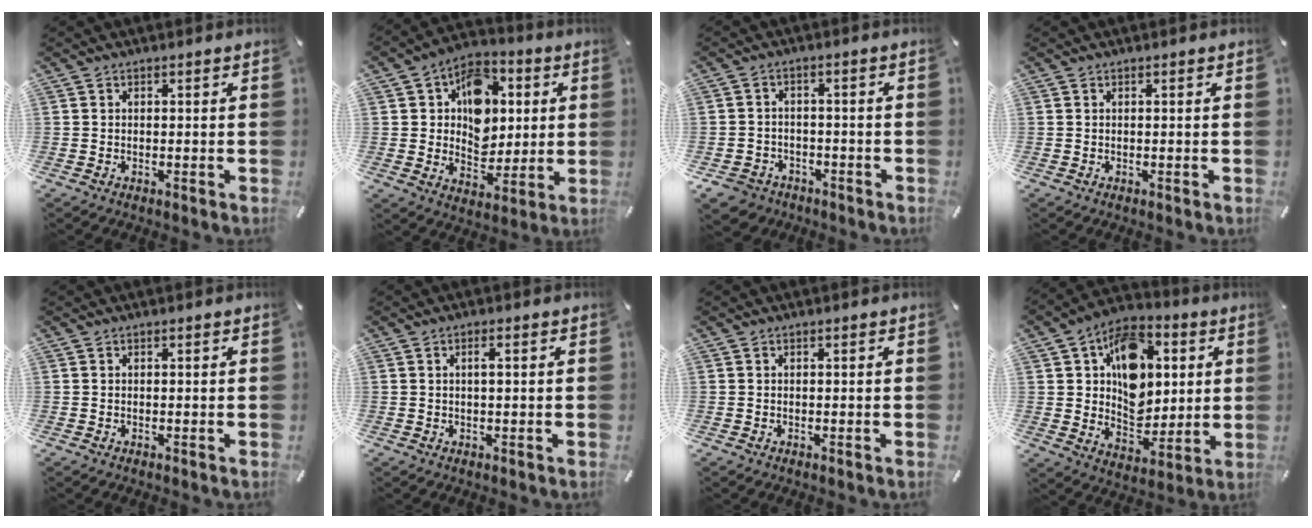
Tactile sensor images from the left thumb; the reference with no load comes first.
{"total": 12.2, "force": [2.3, 10.2, 6.3], "torque": [-0.087, -0.006, 0.045]}
{"total": 4.7, "force": [-2.9, 3.5, 1.0], "torque": [-0.028, 0.015, -0.057]}
{"total": 0.0}
{"total": 0.0}
{"total": 1.8, "force": [0.3, 0.4, 1.8], "torque": [-0.034, 0.001, 0.003]}
{"total": 0.0}
{"total": 15.0, "force": [3.3, 12.1, 8.2], "torque": [-0.112, -0.011, 0.065]}